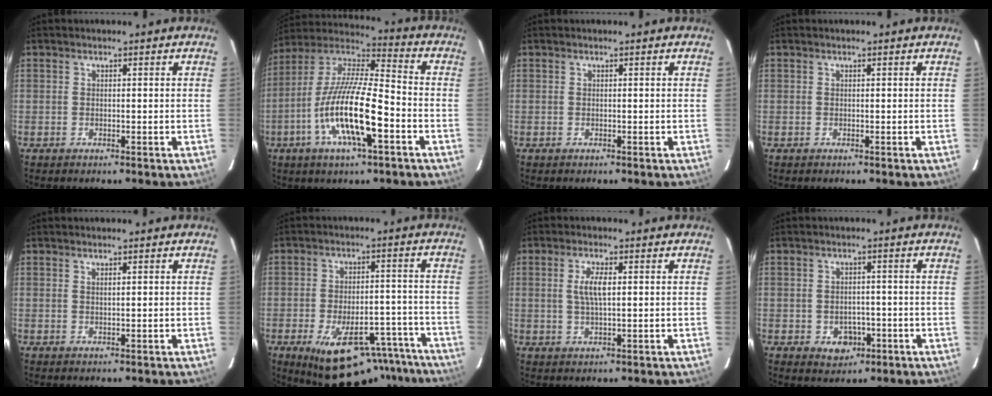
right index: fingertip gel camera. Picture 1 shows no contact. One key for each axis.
{"total": 18.1, "fx": -6.6, "fy": 4.4, "fz": 16.3, "tx": -0.317, "ty": -0.017, "tz": -0.130}
{"total": 0.0}
{"total": 0.0}
{"total": 0.8, "fx": 0.5, "fy": 0.1, "fz": 0.7, "tx": -0.013, "ty": 0.002, "tz": 0.010}
{"total": 20.0, "fx": -13.9, "fy": 9.0, "fz": 11.1, "tx": -0.175, "ty": 0.010, "tz": -0.165}
{"total": 4.2, "fx": 0.7, "fy": 1.2, "fz": 4.0, "tx": -0.077, "ty": 0.002, "tz": 0.015}
{"total": 4.8, "fx": -1.6, "fy": 4.1, "fz": 2.0, "tx": -0.046, "ty": 0.006, "tz": -0.006}